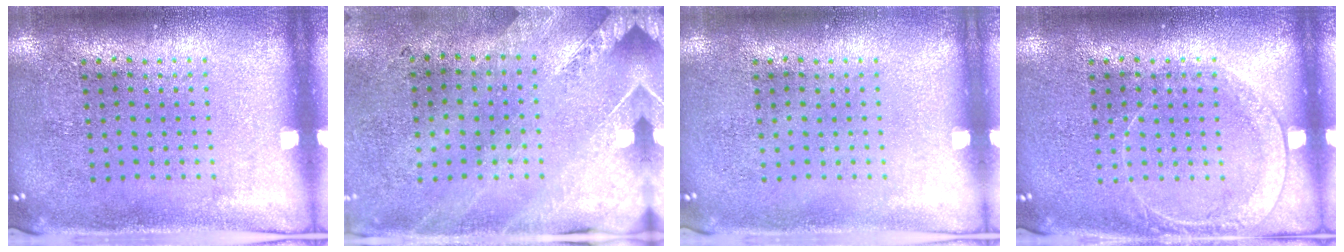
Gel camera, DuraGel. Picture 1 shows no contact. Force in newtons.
{"total": 2.4, "press": 2.1, "slide": 1.3}
{"total": 0.0}
{"total": 1.5, "press": 1.4, "slide": 0.4}